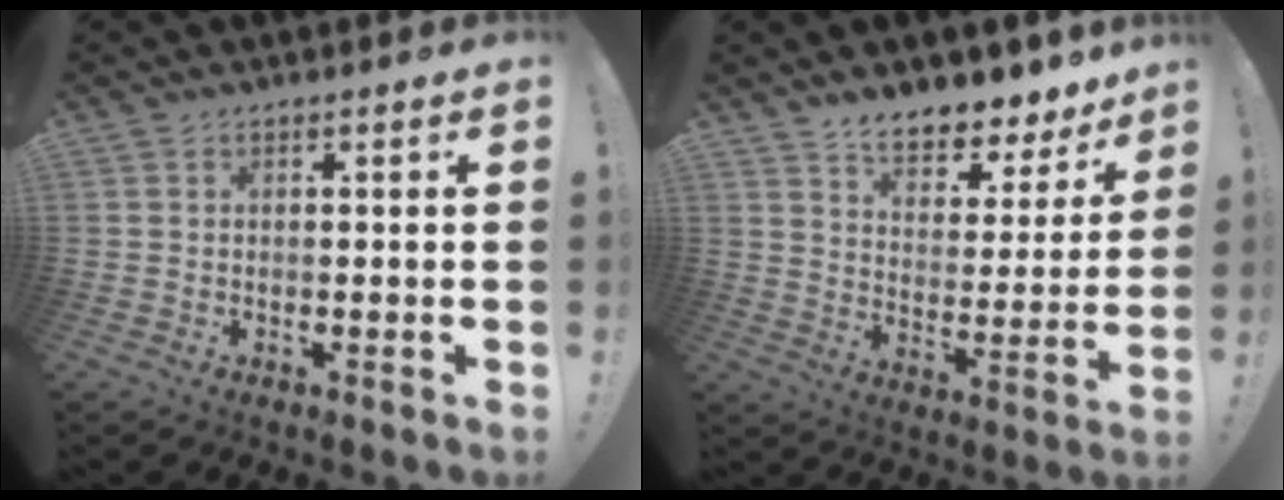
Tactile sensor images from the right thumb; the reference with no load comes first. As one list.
[{"total": 9.6, "force": [8.3, 3.4, 3.4], "torque": [-0.047, -0.076, 0.147]}]